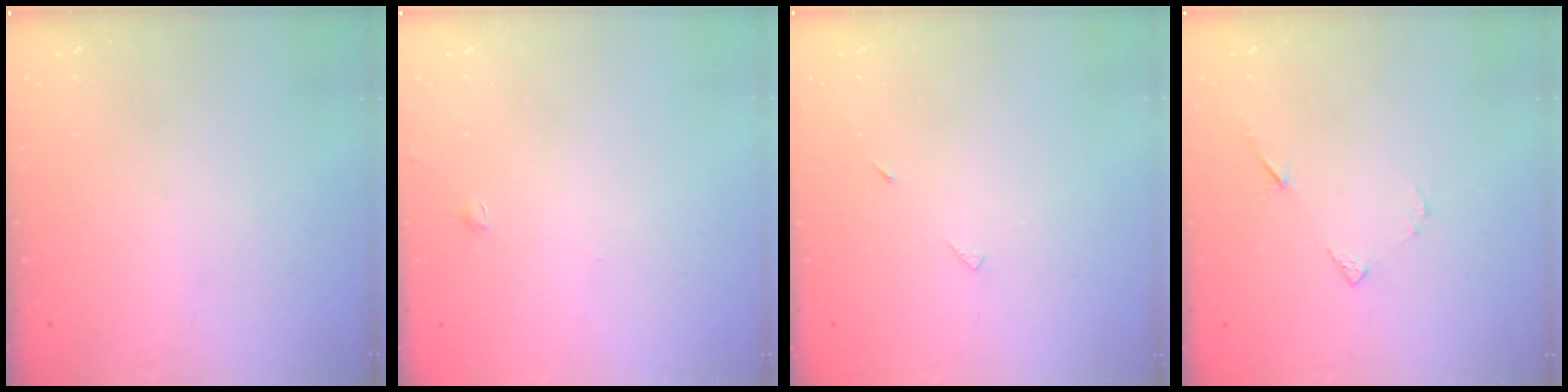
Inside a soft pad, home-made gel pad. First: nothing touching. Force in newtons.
{"total": 1.4, "press": 1.3, "slide": 0.4}
{"total": 4.3, "press": 4.2, "slide": 0.4}
{"total": 4.9, "press": 4.9, "slide": 0.5}